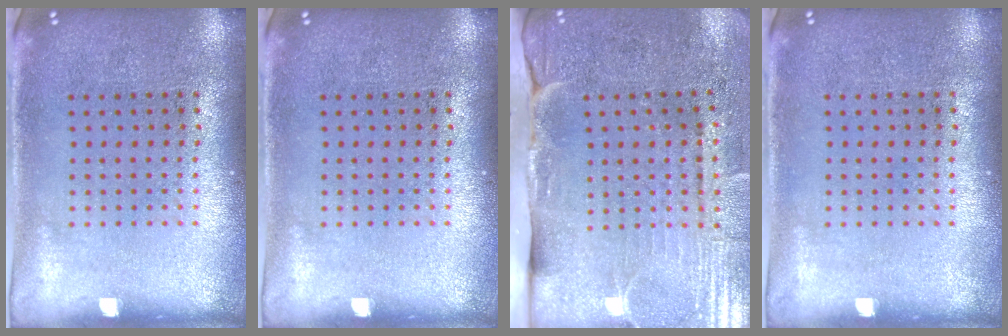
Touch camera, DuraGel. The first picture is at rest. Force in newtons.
{"total": 0.0}
{"total": 4.4, "press": 3.8, "slide": 2.3}
{"total": 0.0}